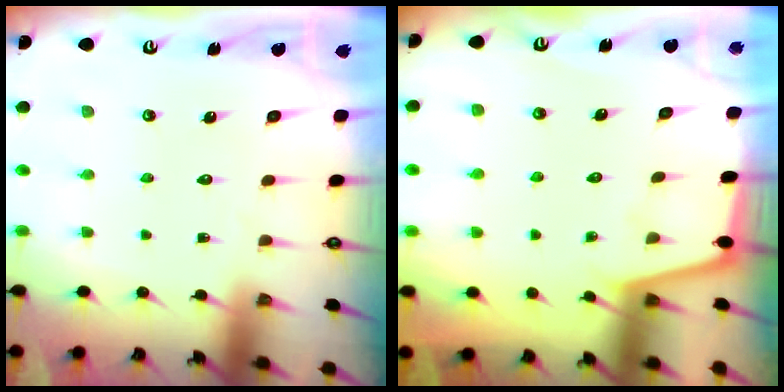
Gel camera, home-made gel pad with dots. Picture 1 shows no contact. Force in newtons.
{"total": 1.8, "press": 1.8, "slide": 0.4}